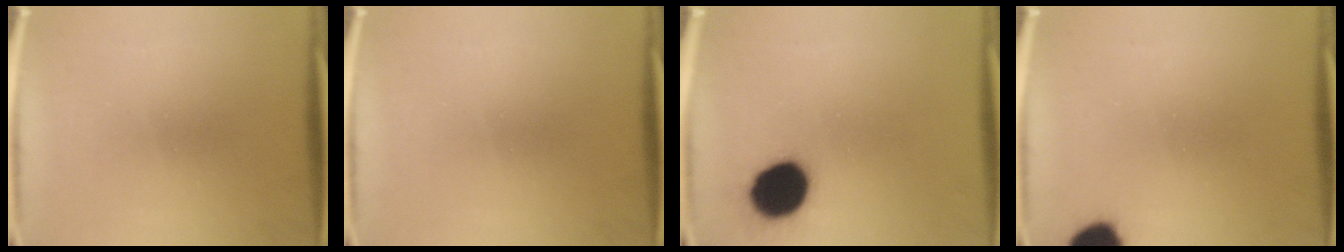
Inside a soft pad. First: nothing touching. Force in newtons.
{"total": 0.0}
{"total": 13.6}
{"total": 9.4}